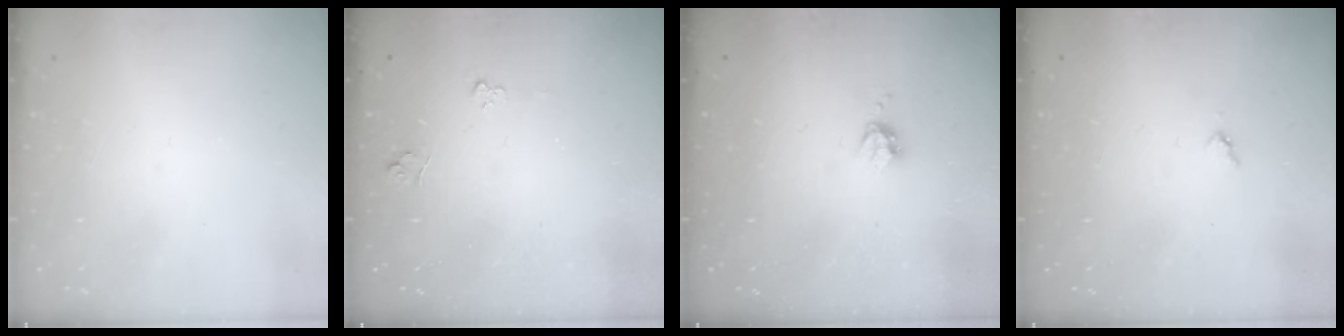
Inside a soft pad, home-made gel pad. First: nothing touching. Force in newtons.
{"total": 3.6, "press": 3.6, "slide": 0.4}
{"total": 3.8, "press": 3.8, "slide": 0.4}
{"total": 3.0, "press": 3.0, "slide": 0.3}